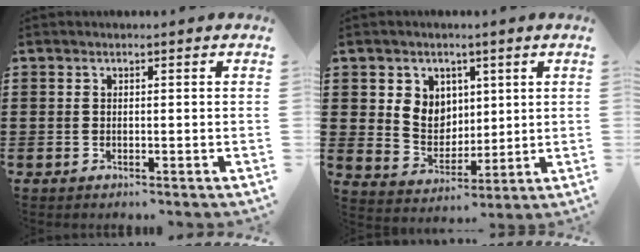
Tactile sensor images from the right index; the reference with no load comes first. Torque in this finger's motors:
{"motor_torque": [0.37, 0.33, 0.25, 0.09]}